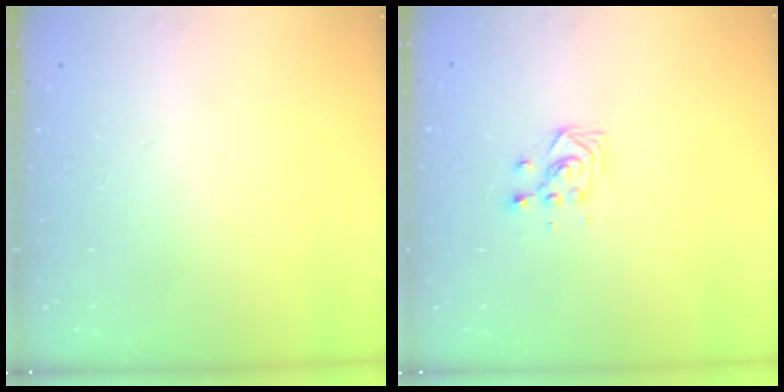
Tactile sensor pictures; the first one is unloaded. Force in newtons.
{"total": 3.3, "press": 3.3, "slide": 0.3}